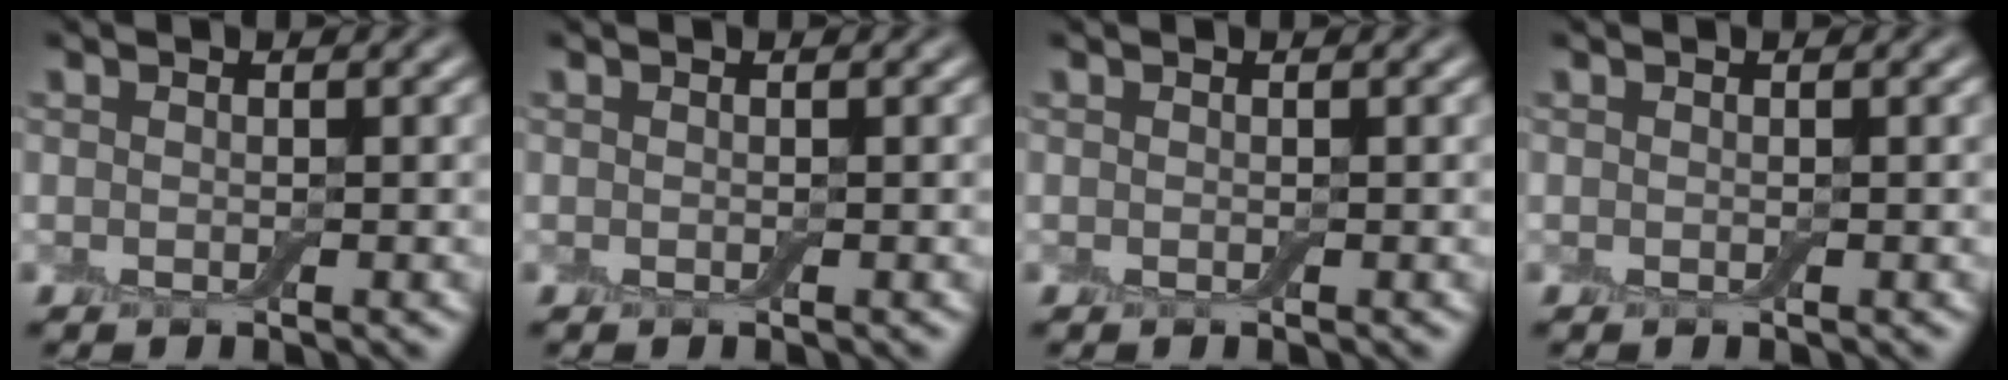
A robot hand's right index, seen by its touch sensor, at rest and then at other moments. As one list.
[{"total": 0.0}, {"total": 0.0}, {"total": 0.0}]